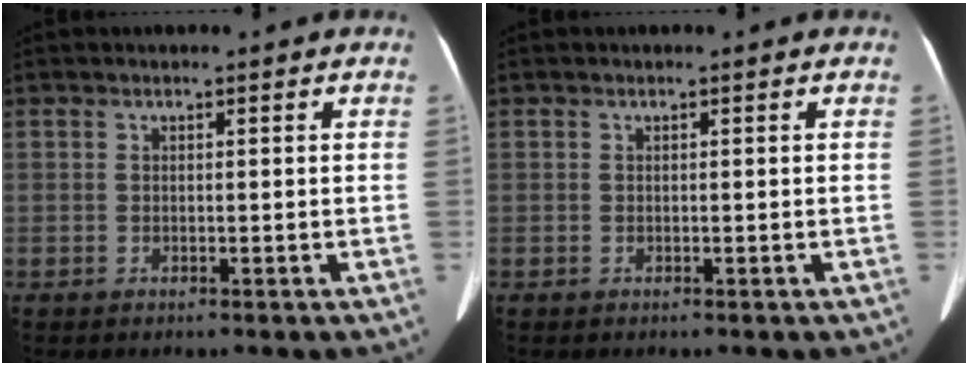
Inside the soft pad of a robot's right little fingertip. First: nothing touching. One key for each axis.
{"total": 0.0}